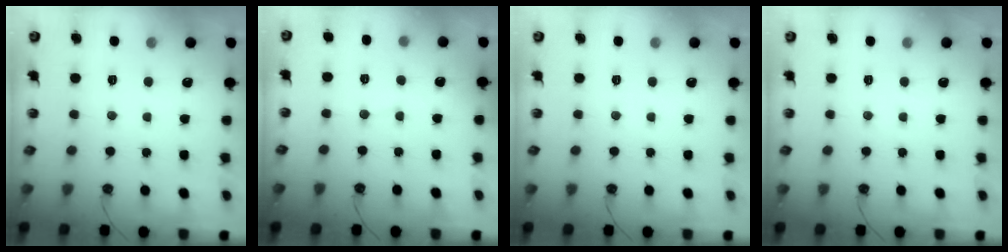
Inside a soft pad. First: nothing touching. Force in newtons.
{"total": 2.5, "press": 2.5, "slide": 0.4}
{"total": 0.0}
{"total": 0.0}